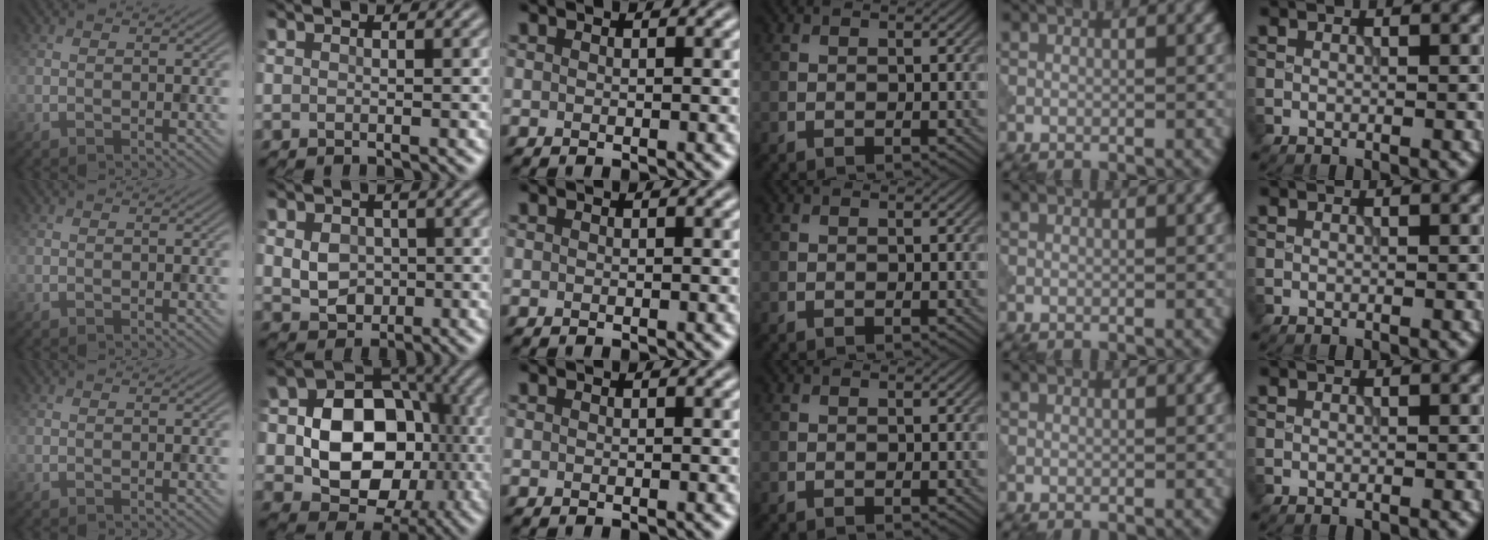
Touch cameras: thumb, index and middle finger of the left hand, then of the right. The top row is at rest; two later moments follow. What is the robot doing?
{"motion": "press", "object": "tv remote"}